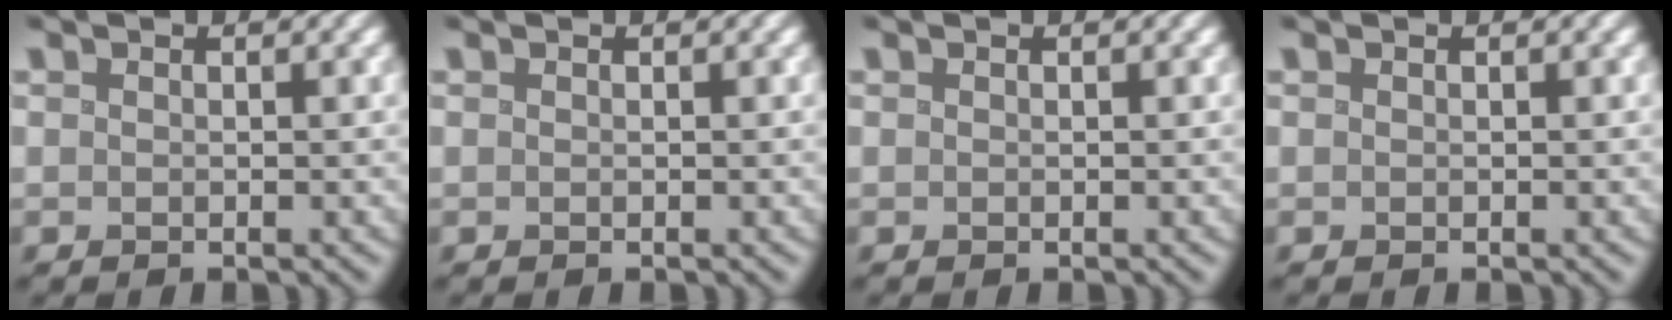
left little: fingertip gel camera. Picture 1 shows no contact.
{"total": 0.0}
{"total": 0.0}
{"total": 0.0}